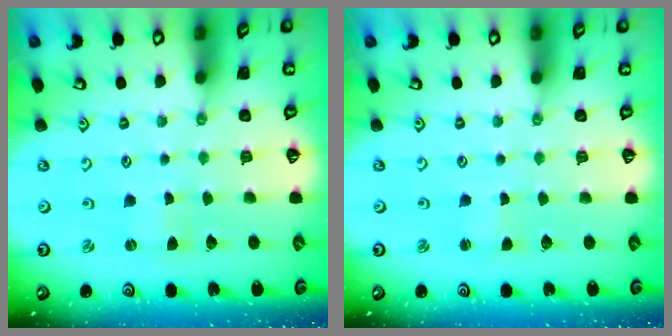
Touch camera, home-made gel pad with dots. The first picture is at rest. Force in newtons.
{"total": 1.1, "press": 1.1, "slide": 0.2}